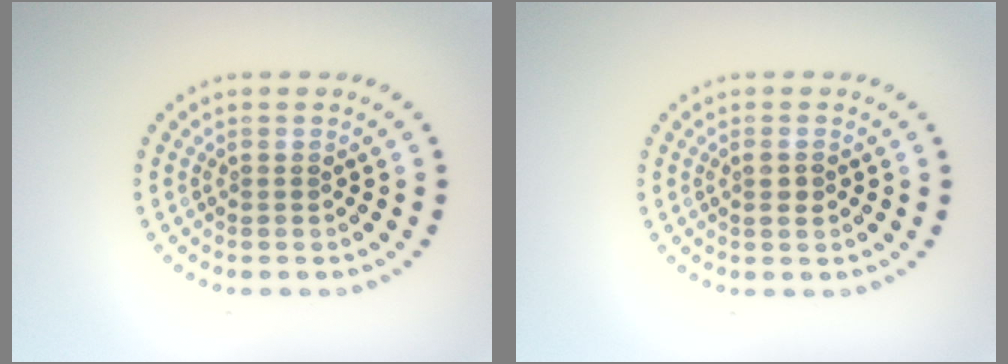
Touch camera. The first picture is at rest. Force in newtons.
{"total": 1.2, "press": 1.1, "slide": 0.4}